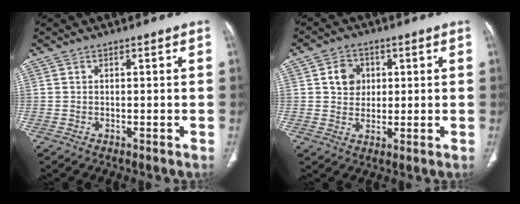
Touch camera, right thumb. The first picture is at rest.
{"total": 5.5, "force": [1.4, 4.7, 2.6], "torque": [-0.017, -0.002, 0.022]}